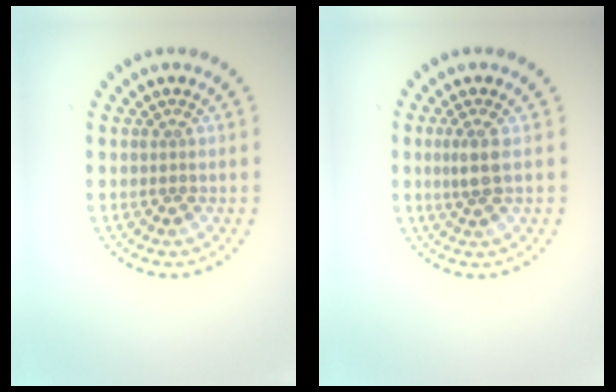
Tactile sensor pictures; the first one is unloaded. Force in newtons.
{"total": 2.0, "press": 1.8, "slide": 0.9}